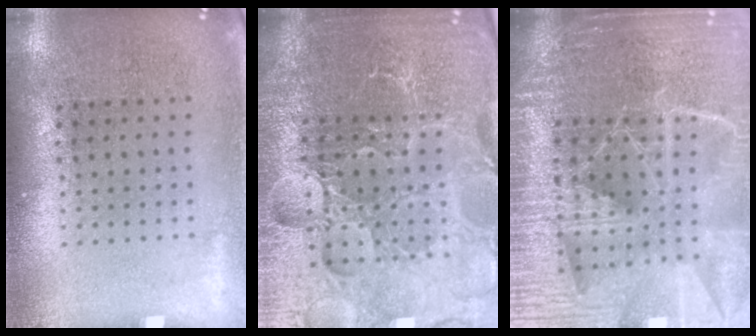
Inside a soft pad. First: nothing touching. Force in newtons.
{"total": 5.5, "press": 5.1, "slide": 1.9}
{"total": 6.3, "press": 5.5, "slide": 3.2}